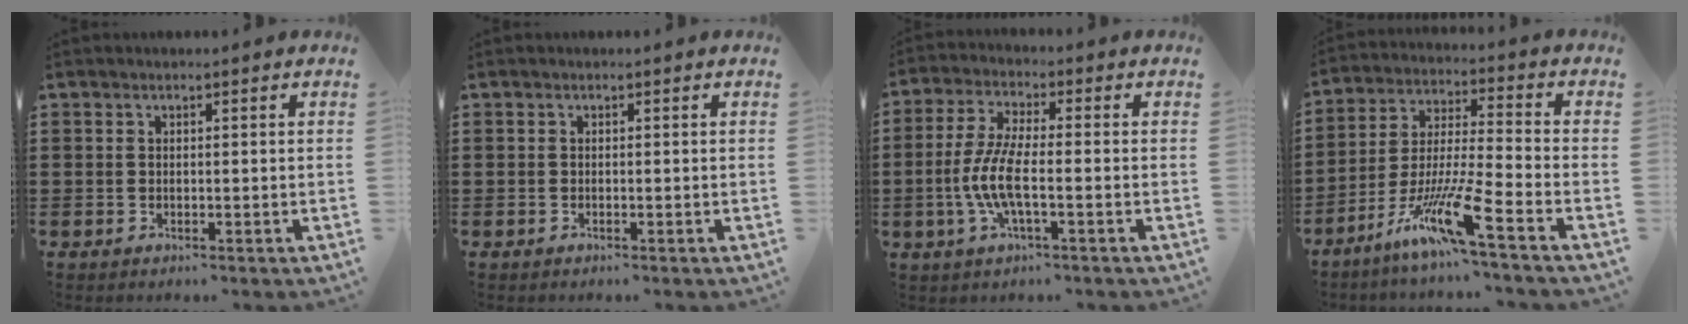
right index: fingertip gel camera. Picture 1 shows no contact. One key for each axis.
{"total": 0.0}
{"total": 7.2, "fx": -2.0, "fy": 2.0, "fz": 6.6, "tx": -0.156, "ty": -0.012, "tz": -0.046}
{"total": 11.5, "fx": -7.6, "fy": 0.3, "fz": 8.6, "tx": -0.186, "ty": -0.009, "tz": -0.154}